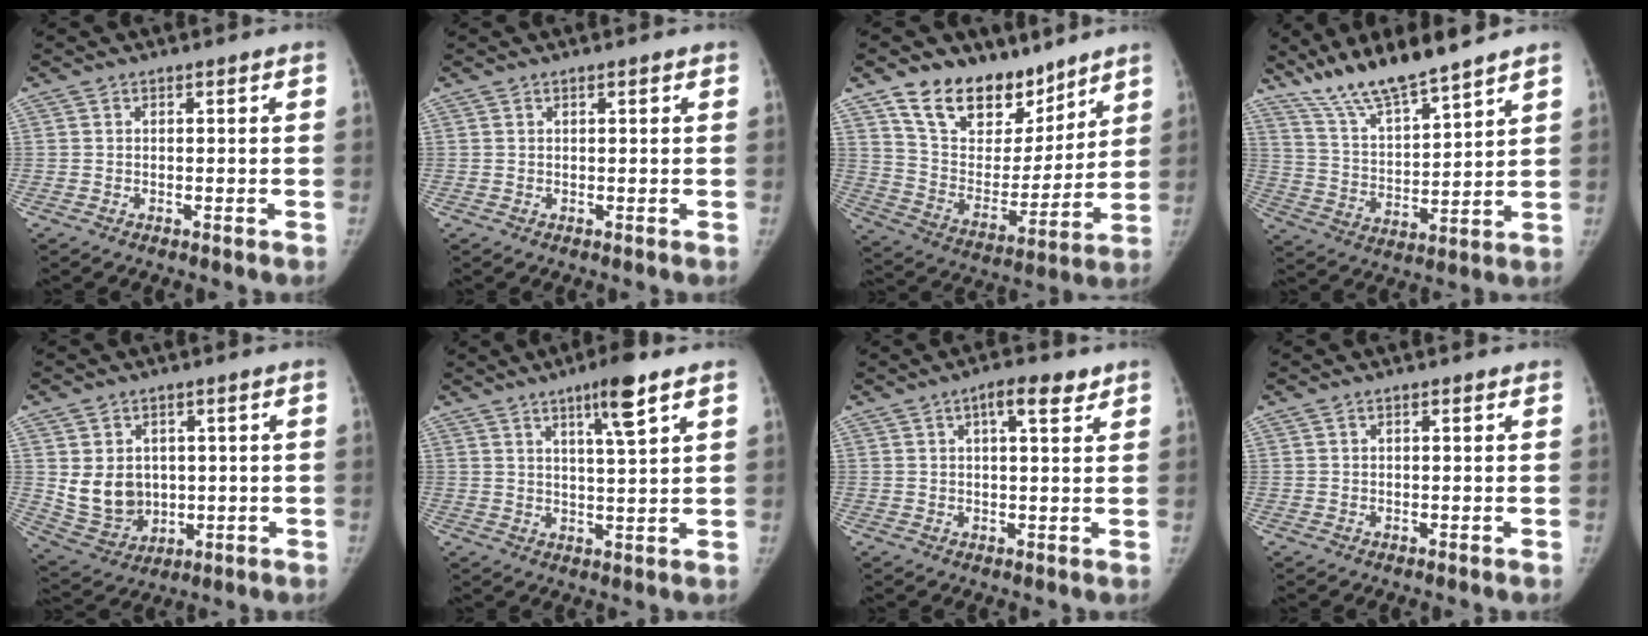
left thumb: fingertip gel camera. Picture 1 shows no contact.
{"total": 0.8, "force": [0.5, 0.2, 0.6], "torque": [-0.009, 0.000, 0.007]}
{"total": 18.6, "force": [13.2, 10.8, 7.4], "torque": [-0.068, -0.082, 0.230]}
{"total": 13.9, "force": [11.5, 2.0, 7.5], "torque": [-0.127, -0.057, 0.219]}
{"total": 9.8, "force": [1.1, 8.1, 5.4], "torque": [-0.066, -0.013, 0.047]}
{"total": 7.9, "force": [4.6, 0.6, 6.4], "torque": [-0.104, -0.026, 0.075]}
{"total": 5.6, "force": [3.0, 1.8, 4.3], "torque": [-0.056, -0.007, 0.042]}
{"total": 0.8, "force": [0.5, 0.3, 0.6], "torque": [-0.013, 0.001, 0.007]}